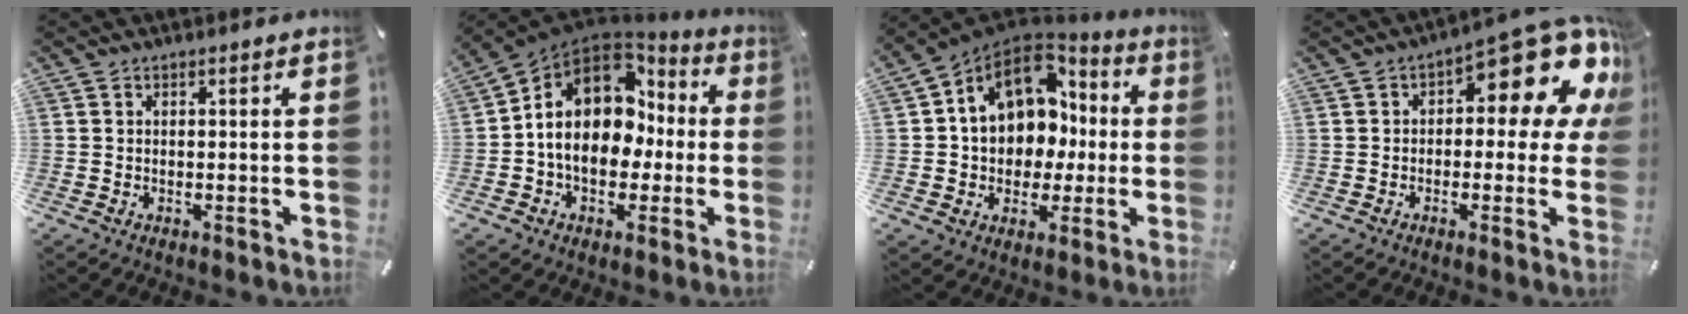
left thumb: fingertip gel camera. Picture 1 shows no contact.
{"total": 14.7, "force": [1.9, 11.7, 8.7], "torque": [-0.150, -0.010, 0.040]}
{"total": 13.9, "force": [3.6, 11.5, 6.9], "torque": [-0.139, -0.015, 0.075]}
{"total": 14.1, "force": [7.5, 5.3, 10.6], "torque": [-0.134, -0.069, 0.118]}